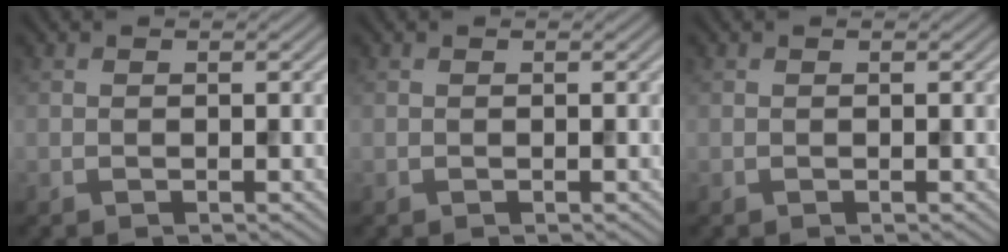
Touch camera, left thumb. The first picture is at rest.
{"total": 0.0}
{"total": 0.0}